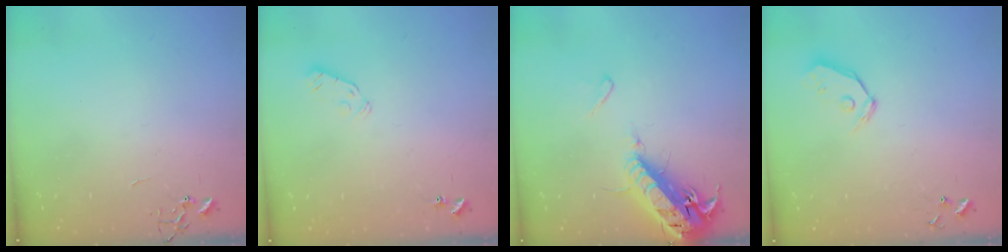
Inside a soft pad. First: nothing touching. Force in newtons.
{"total": 3.8, "press": 3.7, "slide": 0.8}
{"total": 17.4, "press": 16.9, "slide": 4.1}
{"total": 6.9, "press": 6.9, "slide": 0.7}